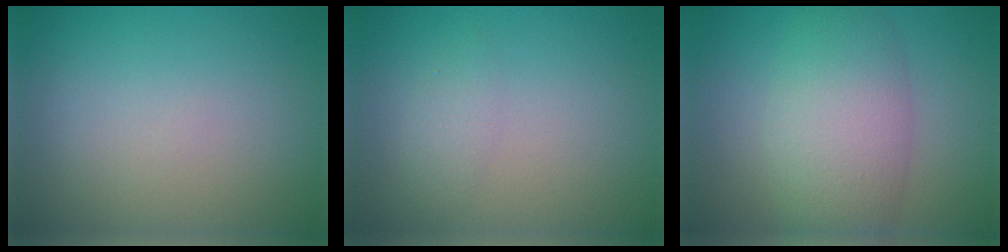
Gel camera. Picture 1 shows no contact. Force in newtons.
{"total": 1.3, "press": 1.3, "slide": 0.0}
{"total": 6.7, "press": 6.7, "slide": 0.5}